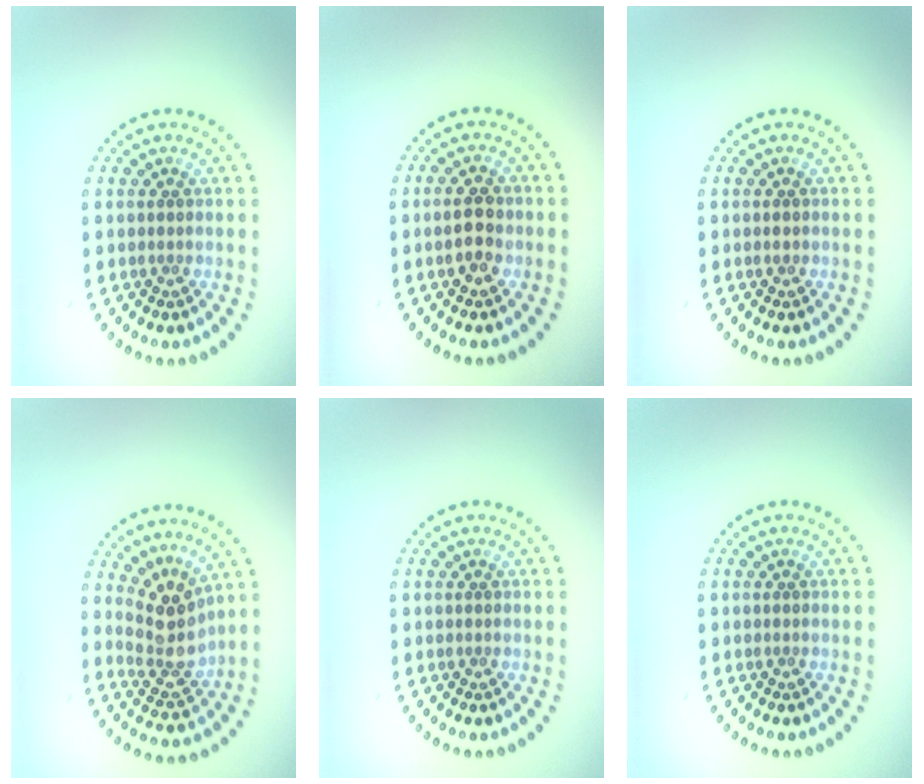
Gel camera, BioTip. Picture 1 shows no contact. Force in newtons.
{"total": 2.5, "press": 2.5, "slide": 0.1}
{"total": 0.6, "press": 0.6, "slide": 0.1}
{"total": 3.7, "press": 2.8, "slide": 2.4}
{"total": 0.0}
{"total": 0.0}